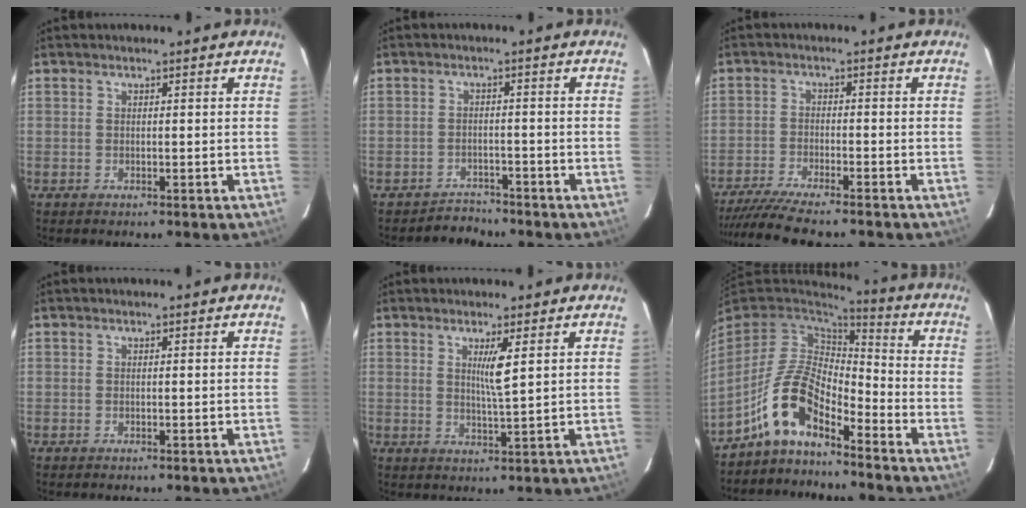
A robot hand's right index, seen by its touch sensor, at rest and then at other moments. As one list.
[{"total": 2.8, "force": [-2.6, 0.8, -1.0], "torque": [0.018, -0.004, -0.041]}, {"total": 11.1, "force": [-9.8, 0.4, 5.2], "torque": [-0.078, -0.021, -0.154]}, {"total": 0.0}, {"total": 3.8, "force": [1.3, -0.5, 3.5], "torque": [-0.065, -0.010, 0.025]}, {"total": 10.1, "force": [-6.6, 3.5, 6.8], "torque": [-0.151, 0.023, -0.130]}]